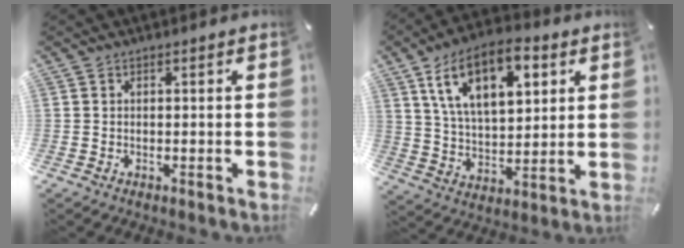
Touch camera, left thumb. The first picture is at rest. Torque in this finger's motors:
{"motor_torque": [2.45, 2.45, 2.00, -0.77, 0.48]}